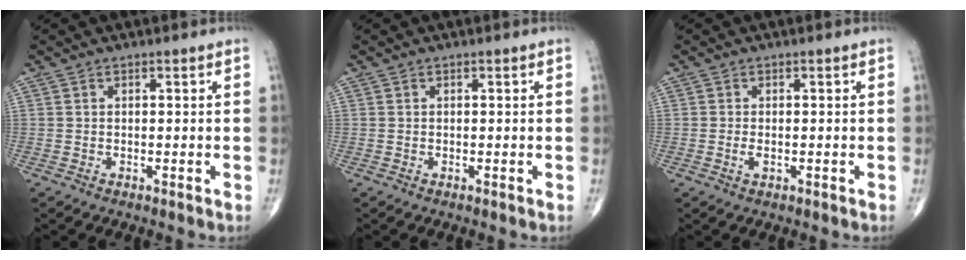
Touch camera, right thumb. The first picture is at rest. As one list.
[{"total": 0.0}, {"total": 1.3, "force": [-0.3, 0.6, 1.1], "torque": [-0.021, 0.000, -0.007]}]